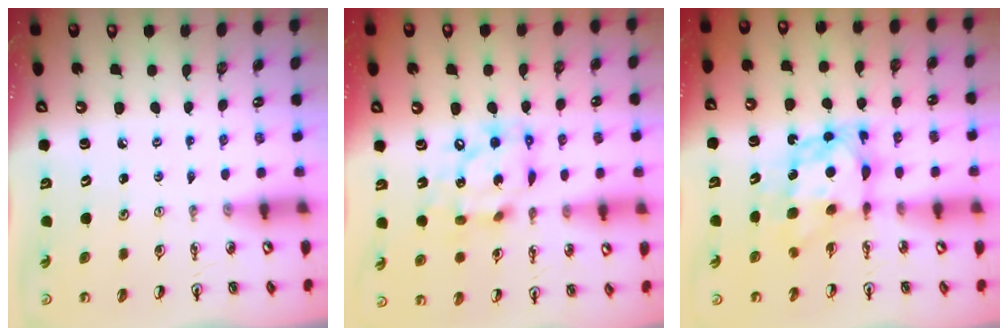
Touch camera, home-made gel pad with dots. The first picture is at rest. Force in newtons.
{"total": 13.4, "press": 13.3, "slide": 1.5}
{"total": 7.5, "press": 7.5, "slide": 0.8}